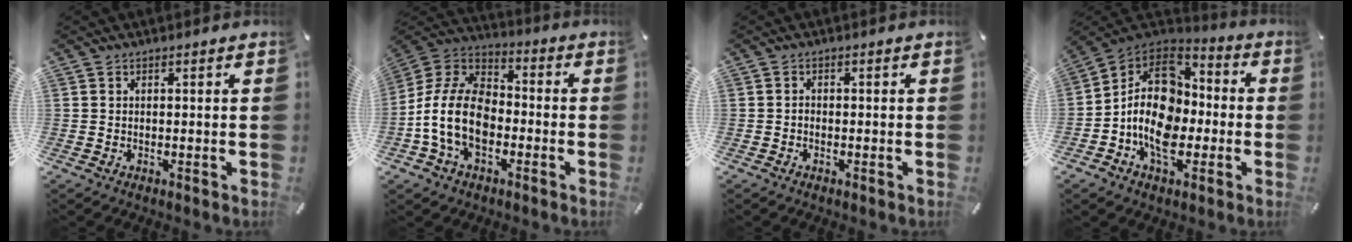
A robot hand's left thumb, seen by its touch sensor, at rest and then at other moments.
{"total": 14.5, "force": [-4.1, 10.0, 9.7], "torque": [-0.225, 0.019, -0.080]}
{"total": 0.7, "force": [-0.5, 0.4, 0.3], "torque": [-0.006, 0.002, -0.011]}
{"total": 16.1, "force": [-2.7, 12.2, 10.1], "torque": [-0.196, 0.017, -0.053]}